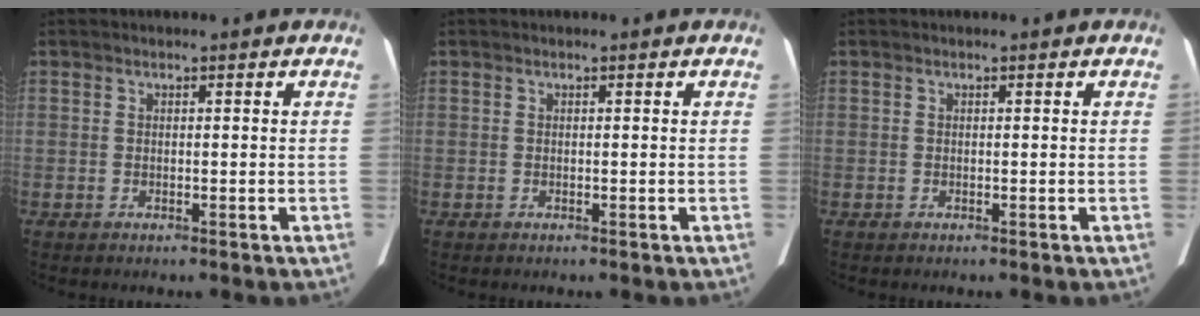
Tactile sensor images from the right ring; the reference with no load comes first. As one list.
[{"total": 0.0}, {"total": 0.0}]